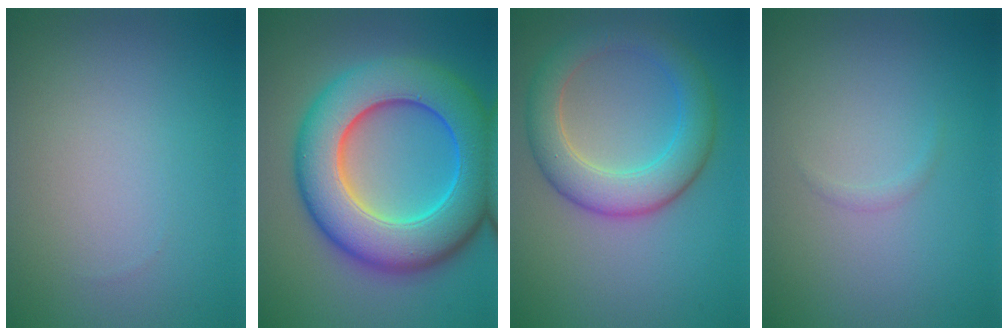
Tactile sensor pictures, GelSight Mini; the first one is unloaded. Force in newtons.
{"total": 12.2, "press": 12.2, "slide": 0.1}
{"total": 5.5, "press": 5.5, "slide": 0.1}
{"total": 0.5, "press": 0.5, "slide": 0.0}